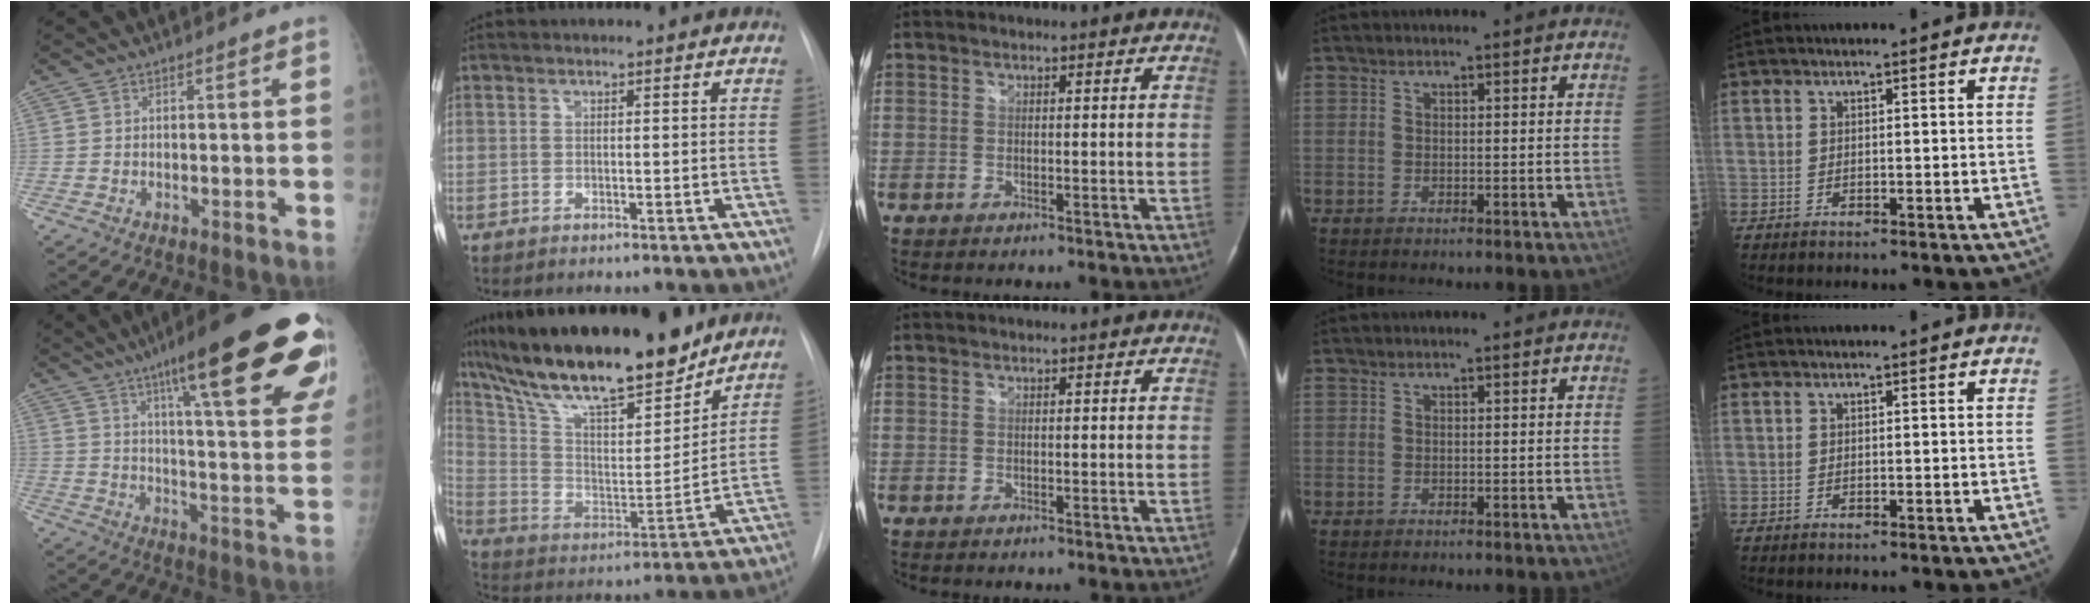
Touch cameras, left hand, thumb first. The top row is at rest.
{"thumb": {"total": 29.9, "force": [17.0, 5.2, 24.0], "torque": [-0.277, -0.035, 0.239]}, "index": {"total": 23.9, "force": [19.7, 5.2, 12.6], "torque": [-0.223, 0.000, 0.325]}}